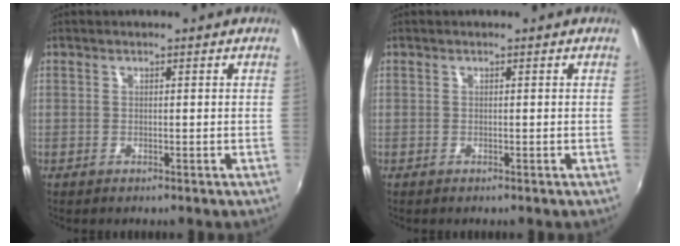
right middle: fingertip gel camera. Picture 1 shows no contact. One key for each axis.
{"total": 0.0}